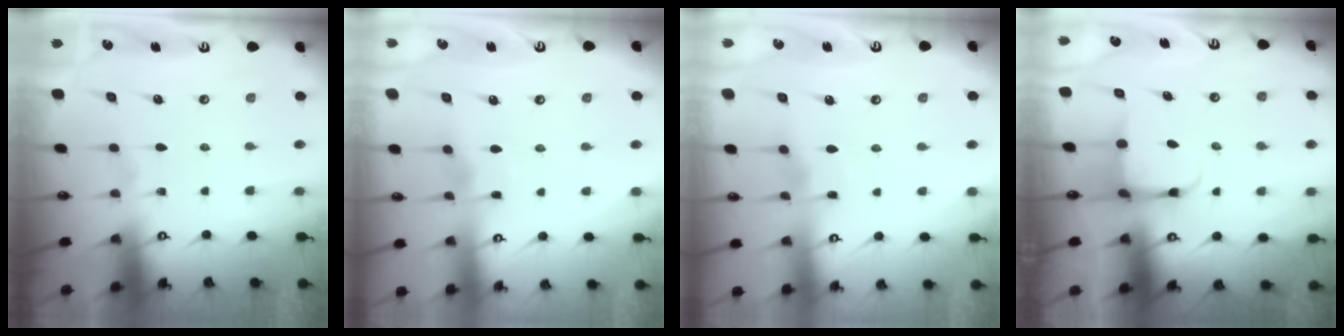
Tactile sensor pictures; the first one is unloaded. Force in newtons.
{"total": 2.9, "press": 2.9, "slide": 0.1}
{"total": 2.9, "press": 2.9, "slide": 0.1}
{"total": 4.0, "press": 3.8, "slide": 1.2}